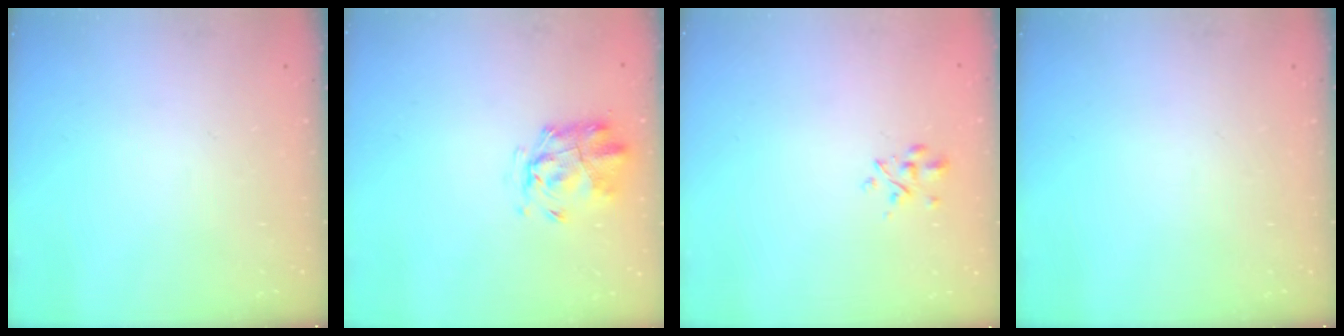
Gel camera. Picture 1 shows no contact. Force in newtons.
{"total": 2.6, "press": 2.4, "slide": 0.8}
{"total": 2.3, "press": 2.2, "slide": 0.9}
{"total": 0.0}